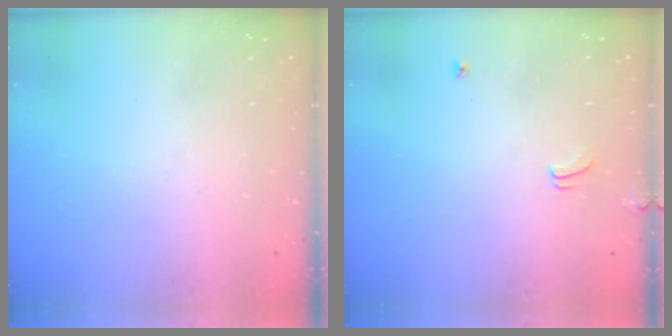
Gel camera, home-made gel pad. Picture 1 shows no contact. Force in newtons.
{"total": 3.9, "press": 3.9, "slide": 0.2}